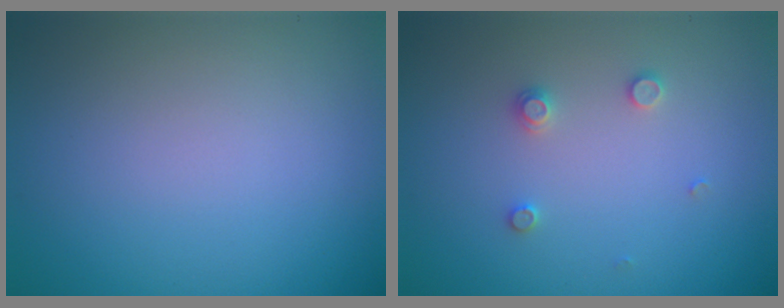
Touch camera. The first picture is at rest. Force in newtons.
{"total": 1.3, "press": 1.3, "slide": 0.2}